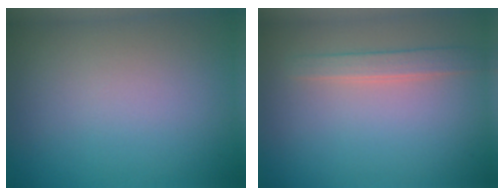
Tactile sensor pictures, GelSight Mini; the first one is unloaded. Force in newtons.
{"total": 1.9, "press": 1.9, "slide": 0.3}